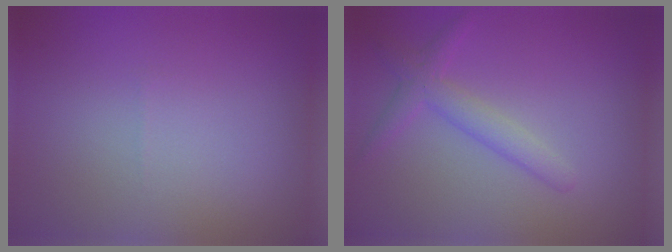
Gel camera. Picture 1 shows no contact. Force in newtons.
{"total": 2.6, "press": 2.6, "slide": 0.1}